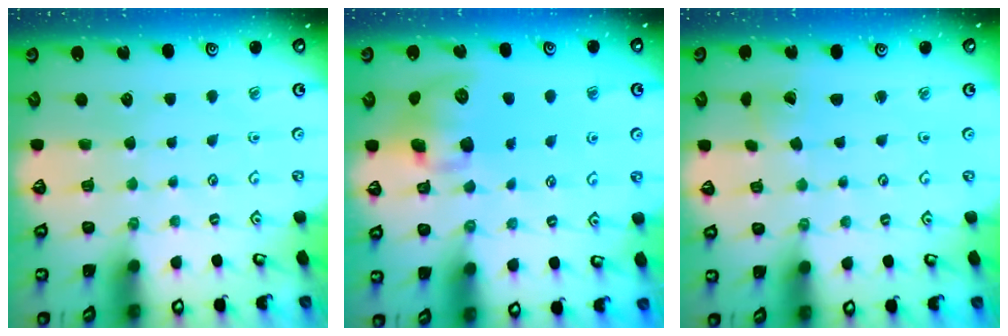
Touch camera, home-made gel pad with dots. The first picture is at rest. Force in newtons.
{"total": 11.4, "press": 11.2, "slide": 2.2}
{"total": 1.5, "press": 1.5, "slide": 0.2}